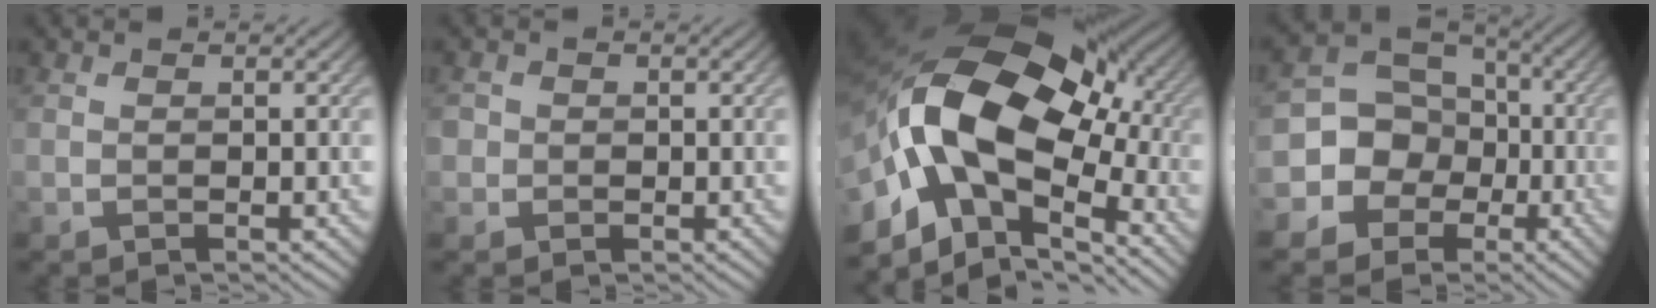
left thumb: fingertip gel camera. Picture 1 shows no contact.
{"total": 1.5, "force": [-0.1, 1.5, 0.1], "torque": [0.000, -0.001, -0.004]}
{"total": 19.9, "force": [-0.6, 12.2, 15.7], "torque": [-0.315, -0.006, -0.008]}
{"total": 11.3, "force": [-3.1, 10.3, 3.7], "torque": [-0.109, -0.007, -0.078]}